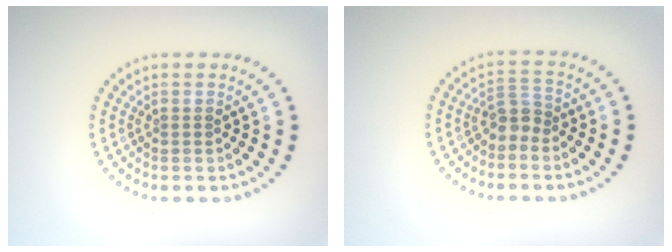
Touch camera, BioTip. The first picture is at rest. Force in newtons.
{"total": 2.0, "press": 1.6, "slide": 1.2}